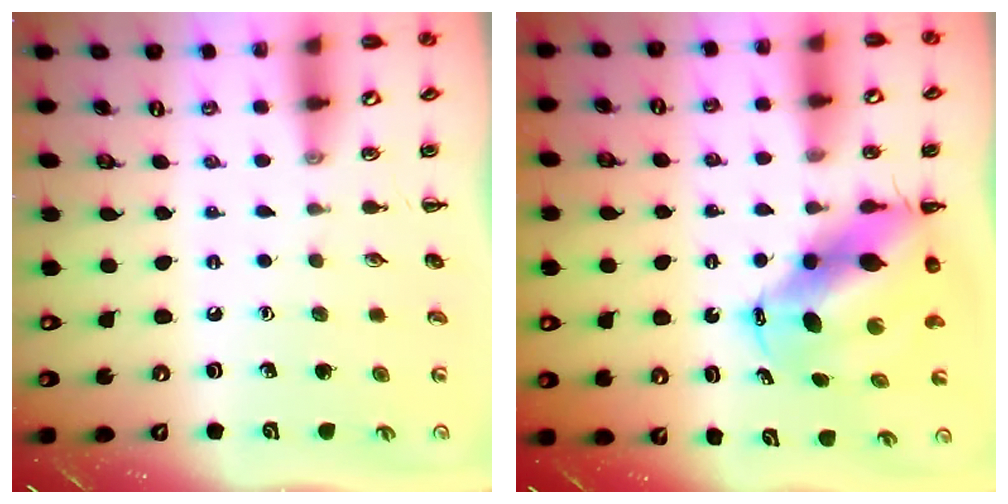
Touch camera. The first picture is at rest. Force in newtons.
{"total": 10.9, "press": 10.5, "slide": 3.0}